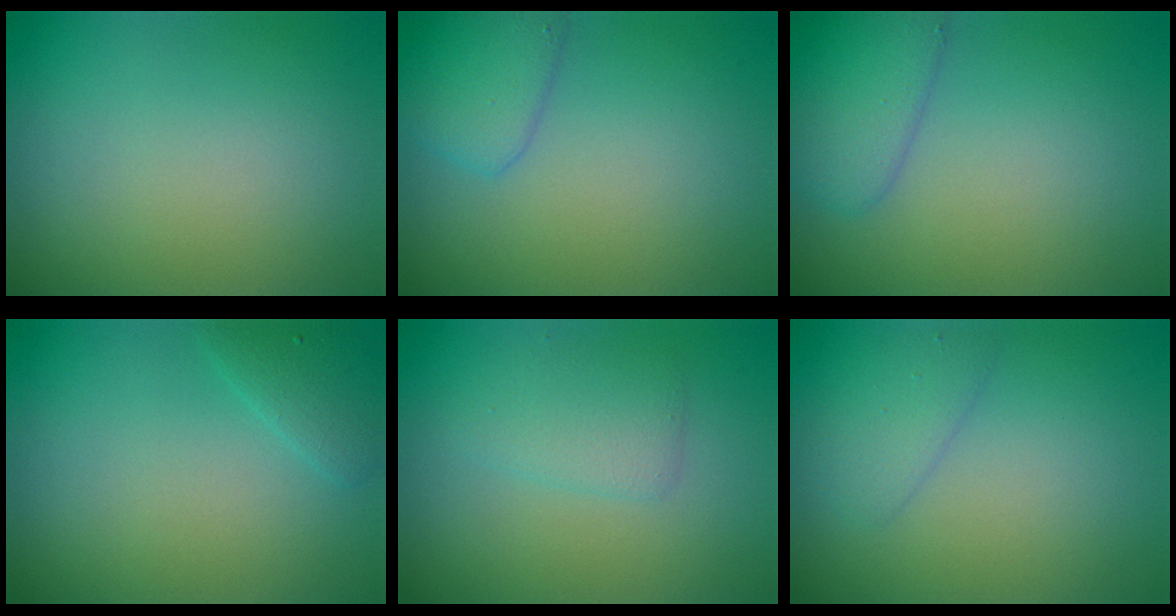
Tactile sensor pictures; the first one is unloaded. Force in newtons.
{"total": 2.5, "press": 2.5, "slide": 0.2}
{"total": 3.0, "press": 3.0, "slide": 0.3}
{"total": 1.6, "press": 1.6, "slide": 0.1}
{"total": 2.2, "press": 2.2, "slide": 0.0}
{"total": 1.9, "press": 1.9, "slide": 0.1}